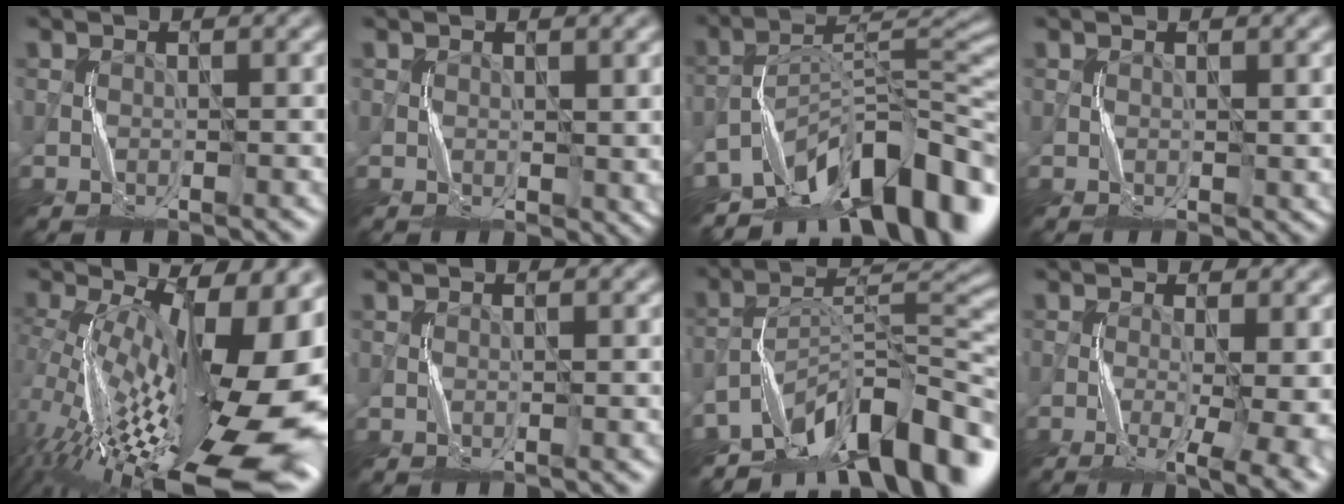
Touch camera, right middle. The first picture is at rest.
{"total": 1.6, "force": [0.4, 1.1, 1.1], "torque": [-0.010, -0.003, 0.011]}
{"total": 12.2, "force": [-8.9, 4.3, 7.1], "torque": [-0.092, 0.019, -0.159]}
{"total": 0.8, "force": [0.2, 0.6, 0.4], "torque": [-0.002, 0.000, 0.006]}
{"total": 20.4, "force": [-2.3, 7.9, 18.6], "torque": [-0.258, -0.004, -0.046]}
{"total": 0.0}
{"total": 11.0, "force": [-8.5, 3.5, 6.1], "torque": [-0.070, 0.017, -0.154]}
{"total": 7.7, "force": [-2.6, 2.8, 6.8], "torque": [-0.094, -0.007, -0.028]}